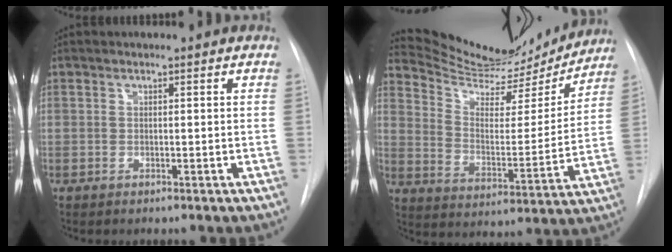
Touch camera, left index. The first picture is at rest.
{"total": 18.6, "force": [17.8, 3.6, 3.7], "torque": [-0.060, -0.037, 0.261]}